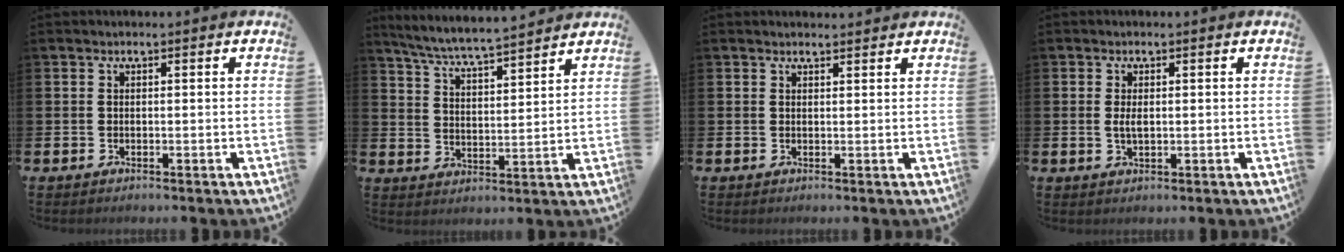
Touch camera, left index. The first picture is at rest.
{"total": 6.2, "force": [6.0, 0.0, 1.6], "torque": [-0.057, -0.040, 0.104]}
{"total": 1.4, "force": [1.4, 0.2, 0.0], "torque": [0.008, -0.005, 0.023]}
{"total": 1.9, "force": [0.2, 0.8, 1.7], "torque": [-0.023, -0.001, 0.001]}